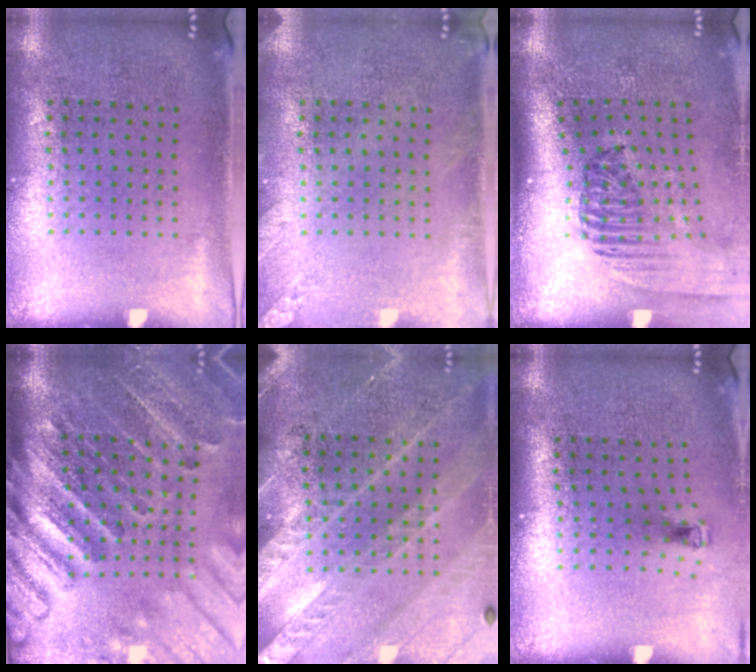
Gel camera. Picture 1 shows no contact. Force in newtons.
{"total": 1.4, "press": 1.4, "slide": 0.2}
{"total": 2.3, "press": 1.6, "slide": 1.7}
{"total": 4.4, "press": 3.3, "slide": 2.9}
{"total": 3.0, "press": 2.6, "slide": 1.4}
{"total": 0.6, "press": 0.3, "slide": 0.5}